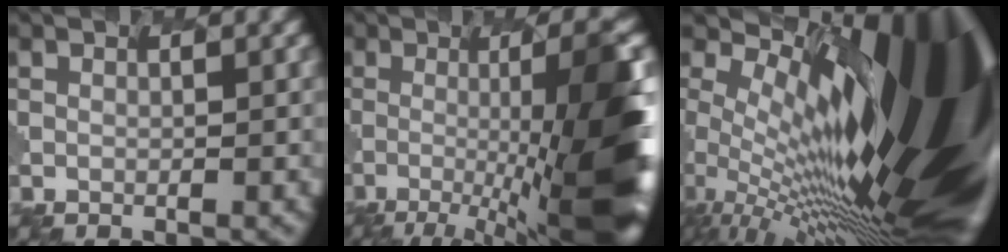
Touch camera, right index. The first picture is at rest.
{"total": 10.4, "force": [-2.6, 0.9, 10.0], "torque": [-0.140, 0.022, -0.062]}
{"total": 17.2, "force": [4.7, 5.7, 15.6], "torque": [-0.223, 0.010, 0.066]}